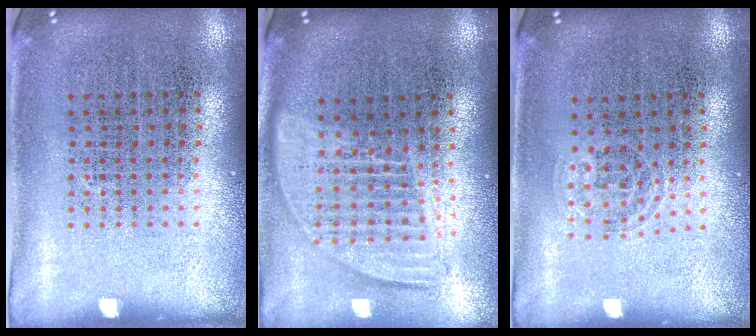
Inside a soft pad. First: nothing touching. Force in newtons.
{"total": 1.8, "press": 1.6, "slide": 1.0}
{"total": 1.0, "press": 0.6, "slide": 0.7}